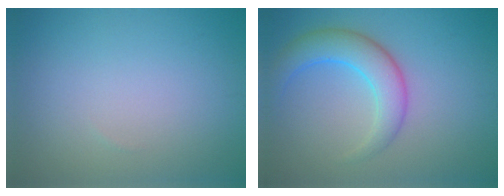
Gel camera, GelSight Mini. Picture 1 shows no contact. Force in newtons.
{"total": 4.6, "press": 4.6, "slide": 0.2}